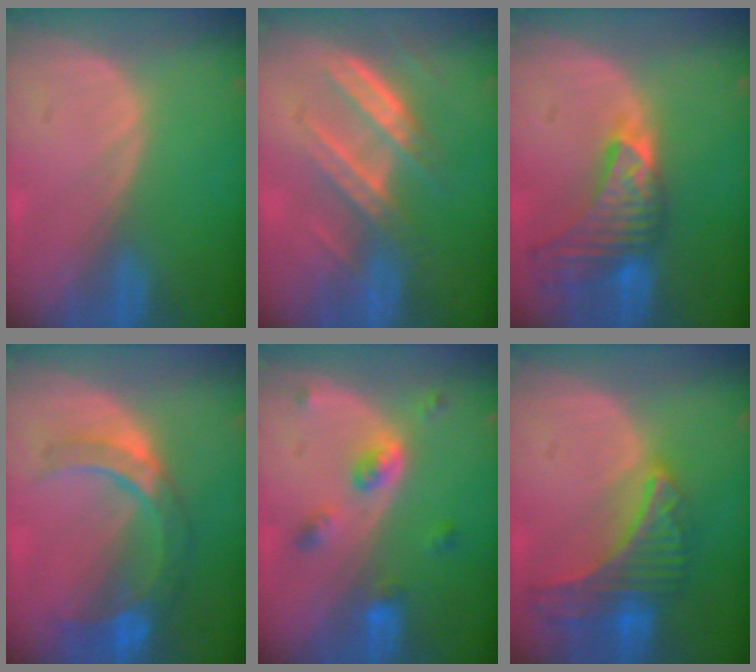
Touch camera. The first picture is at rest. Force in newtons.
{"total": 7.3, "press": 6.8, "slide": 2.8}
{"total": 9.1, "press": 8.3, "slide": 3.8}
{"total": 9.0, "press": 7.7, "slide": 4.5}
{"total": 5.3, "press": 4.7, "slide": 2.5}
{"total": 9.3, "press": 8.2, "slide": 4.4}